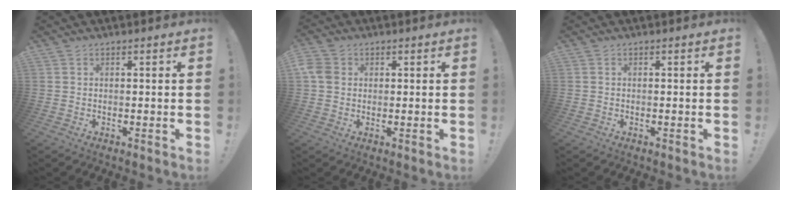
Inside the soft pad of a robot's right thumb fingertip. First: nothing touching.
{"total": 5.2, "force": [1.0, 4.2, 2.8], "torque": [-0.054, 0.009, 0.022]}
{"total": 0.0}